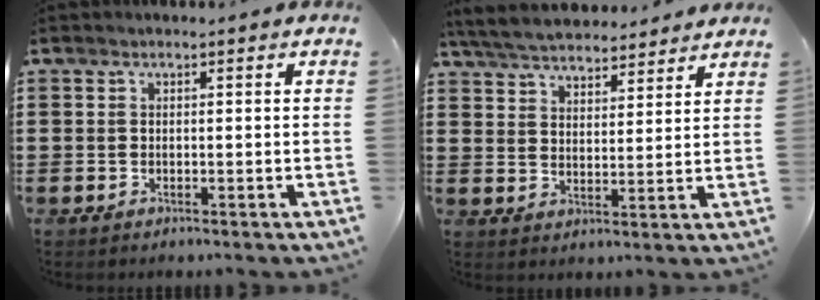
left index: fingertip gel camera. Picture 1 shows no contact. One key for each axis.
{"total": 5.6, "fx": 5.4, "fy": 1.1, "fz": 1.1, "tx": -0.044, "ty": -0.018, "tz": 0.098}